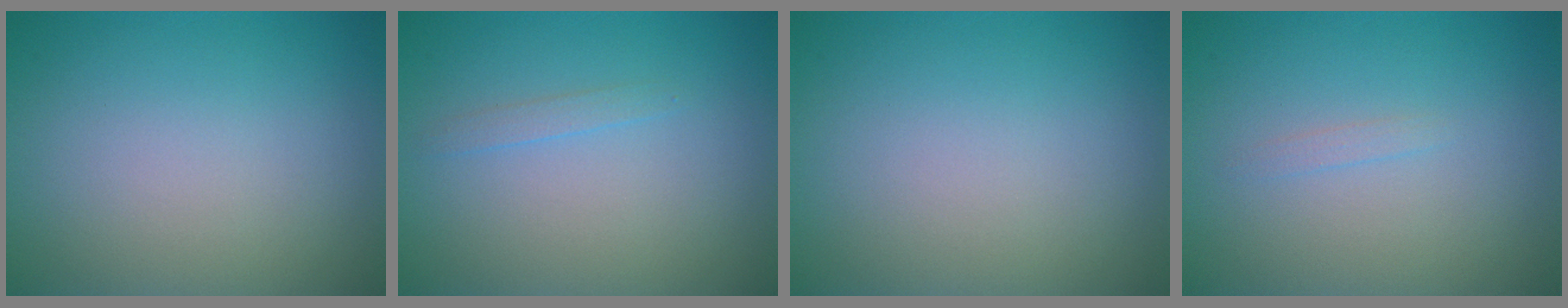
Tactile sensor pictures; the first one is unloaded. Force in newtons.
{"total": 0.8, "press": 0.8, "slide": 0.1}
{"total": 0.0}
{"total": 0.6, "press": 0.6, "slide": 0.1}